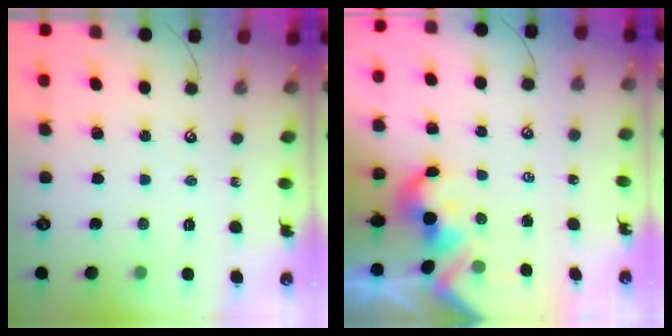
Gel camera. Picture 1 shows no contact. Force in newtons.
{"total": 3.8, "press": 3.7, "slide": 0.6}